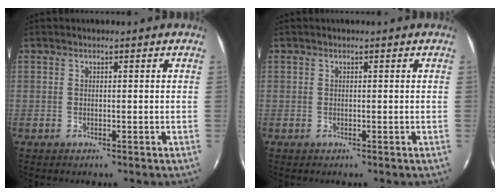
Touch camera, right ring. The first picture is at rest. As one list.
[{"total": 0.0}]